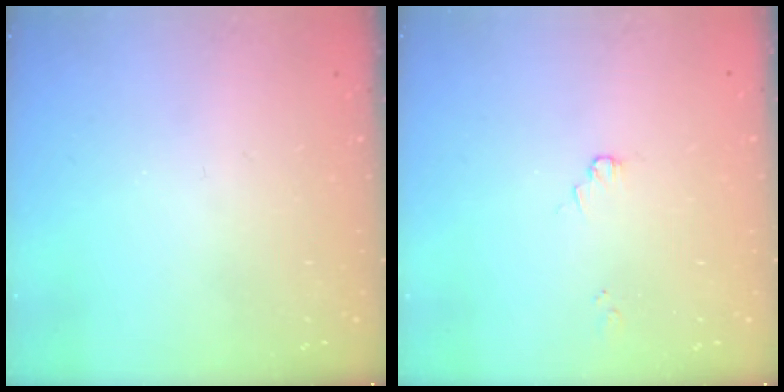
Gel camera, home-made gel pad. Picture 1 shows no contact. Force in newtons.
{"total": 0.9, "press": 0.8, "slide": 0.2}